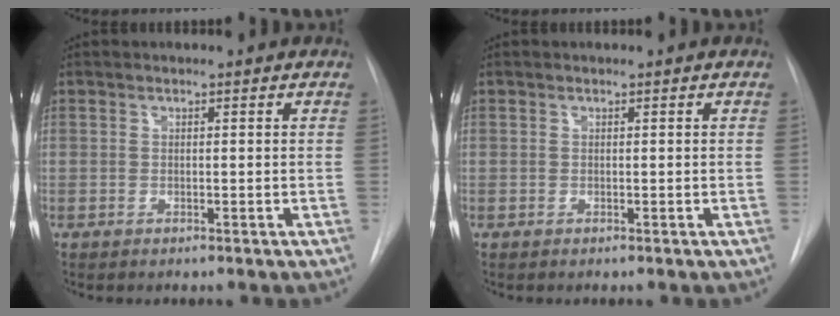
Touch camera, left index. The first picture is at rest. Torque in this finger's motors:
{"motor_torque": [0.00, 0.00, 0.00, 0.00]}